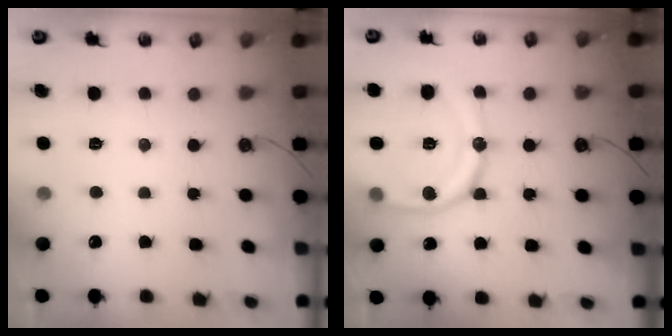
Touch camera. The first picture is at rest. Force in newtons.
{"total": 16.7, "press": 16.6, "slide": 1.8}